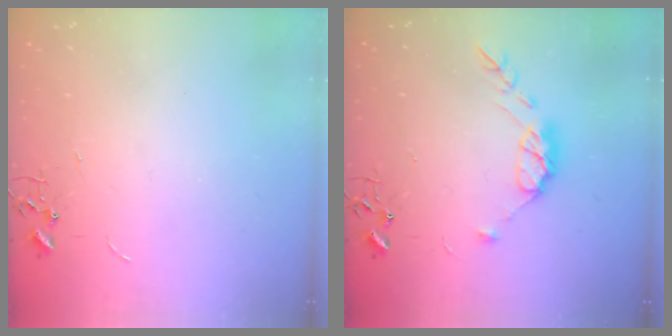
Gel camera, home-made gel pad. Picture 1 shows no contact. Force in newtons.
{"total": 9.8, "press": 9.8, "slide": 0.7}